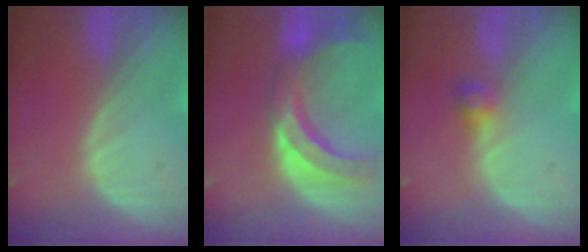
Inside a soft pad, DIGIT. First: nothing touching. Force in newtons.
{"total": 10.6, "press": 9.3, "slide": 5.1}
{"total": 2.5, "press": 2.4, "slide": 0.7}